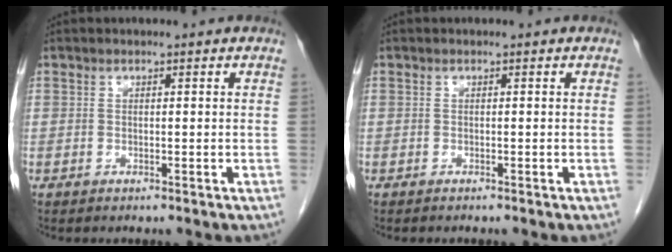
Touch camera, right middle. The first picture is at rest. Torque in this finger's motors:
{"motor_torque": [-0.36, -0.01, -0.04, -0.01]}